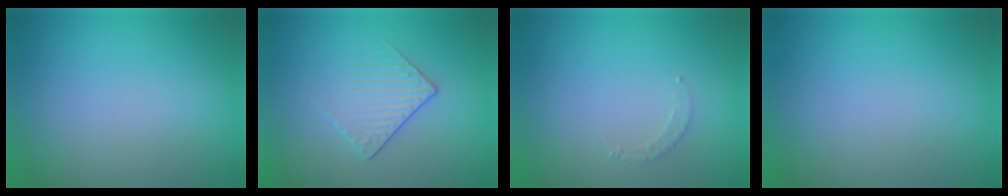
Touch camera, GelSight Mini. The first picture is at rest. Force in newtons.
{"total": 1.9, "press": 1.6, "slide": 1.0}
{"total": 0.9, "press": 0.9, "slide": 0.2}
{"total": 0.0}